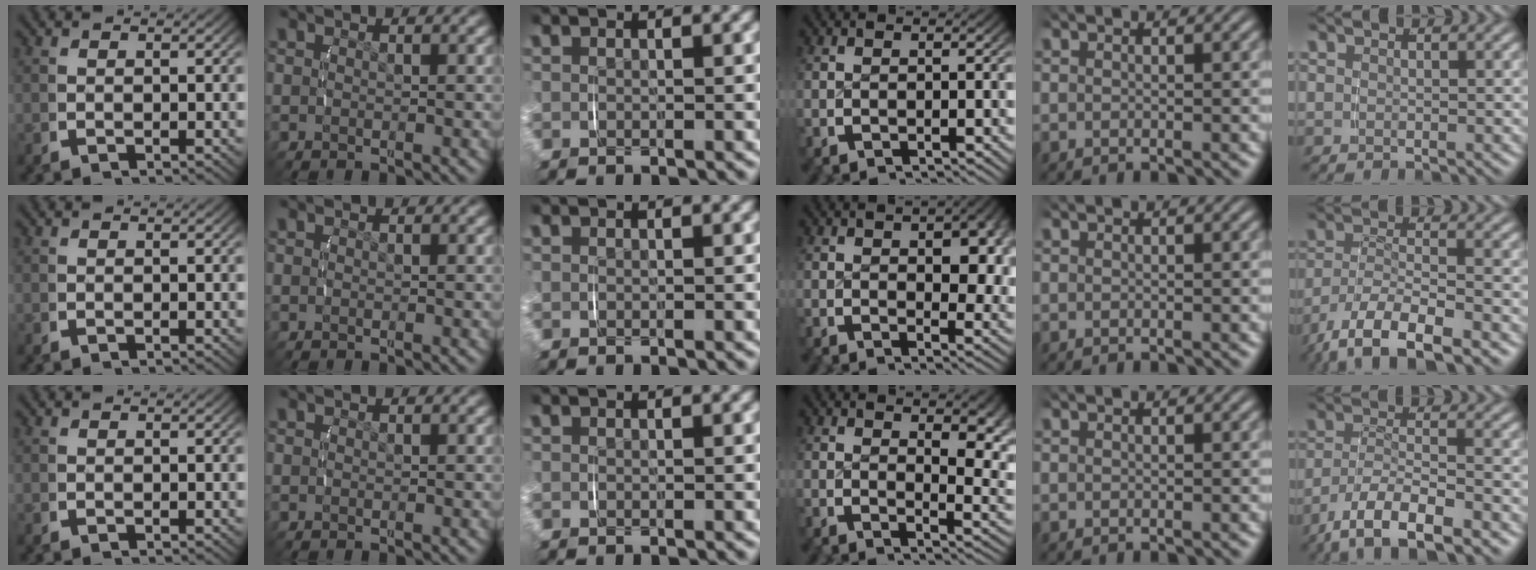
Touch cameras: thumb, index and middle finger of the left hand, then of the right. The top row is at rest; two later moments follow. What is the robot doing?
{"motion": "lift_and_place", "object": "jewelry box"}